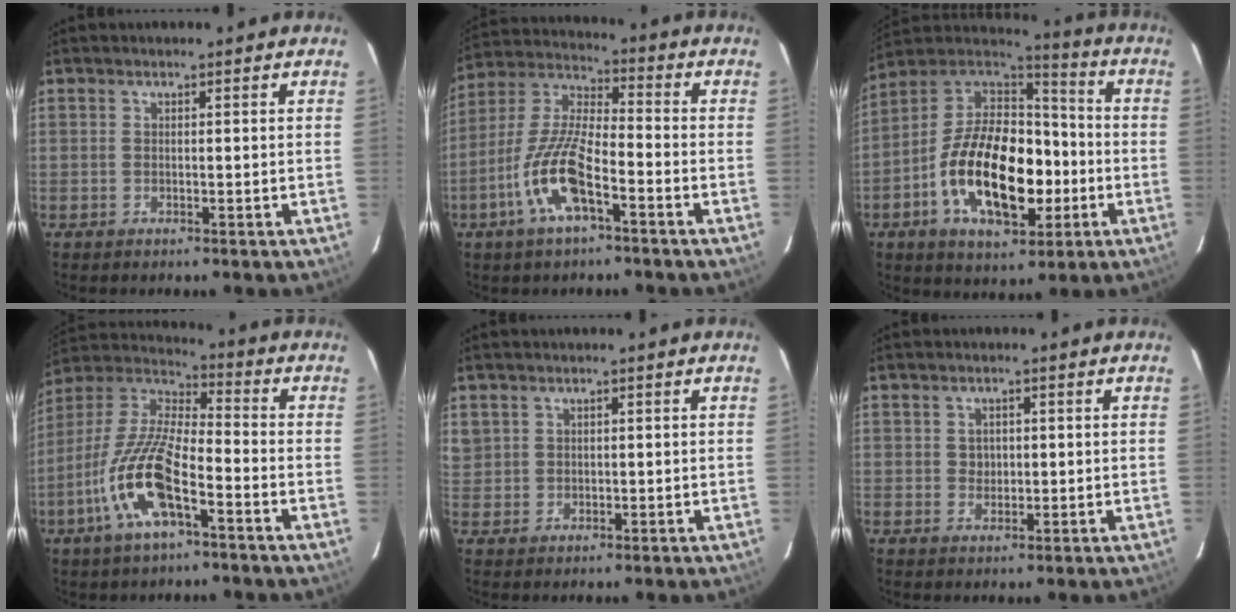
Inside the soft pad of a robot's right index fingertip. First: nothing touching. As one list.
[{"total": 13.3, "force": [-6.2, 4.0, 11.1], "torque": [-0.240, -0.004, -0.123]}, {"total": 21.7, "force": [-5.4, 11.9, 17.3], "torque": [-0.330, 0.010, -0.086]}, {"total": 15.5, "force": [-7.0, 4.7, 13.0], "torque": [-0.272, -0.009, -0.141]}, {"total": 3.2, "force": [1.2, 2.9, 0.6], "torque": [-0.003, 0.009, 0.028]}, {"total": 2.2, "force": [0.2, 2.1, 0.7], "torque": [-0.009, 0.005, 0.005]}]